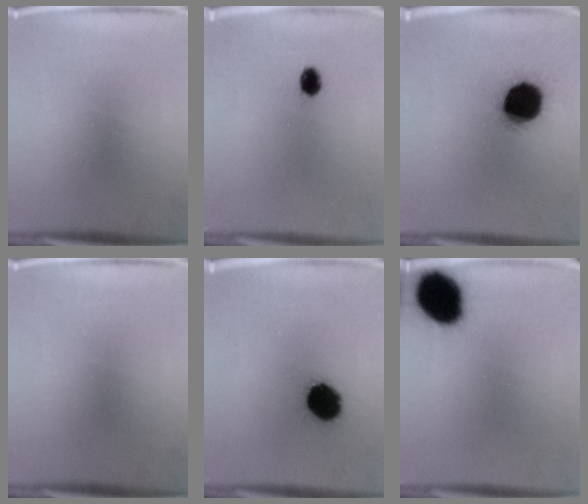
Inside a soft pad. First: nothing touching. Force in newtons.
{"total": 2.9}
{"total": 17.8}
{"total": 0.0}
{"total": 12.3}
{"total": 16.5}